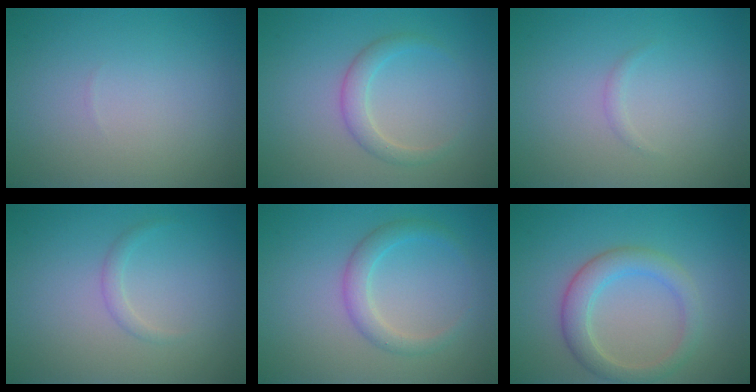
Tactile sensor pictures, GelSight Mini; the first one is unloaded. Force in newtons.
{"total": 2.0, "press": 2.0, "slide": 0.1}
{"total": 0.6, "press": 0.6, "slide": 0.1}
{"total": 0.9, "press": 0.9, "slide": 0.0}
{"total": 2.3, "press": 2.3, "slide": 0.1}
{"total": 3.5, "press": 3.5, "slide": 0.1}